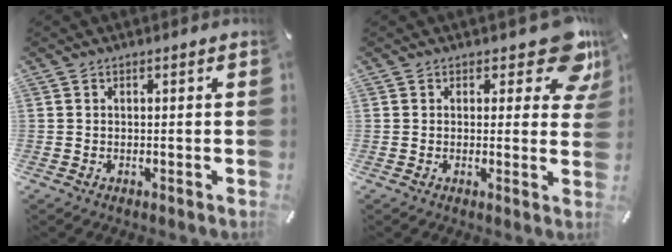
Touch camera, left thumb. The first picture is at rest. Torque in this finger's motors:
{"motor_torque": [0.92, 0.89, 0.38, -0.45, 0.08]}